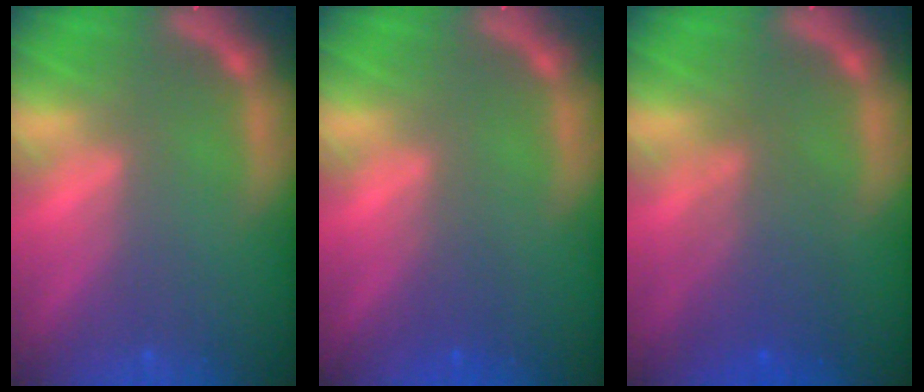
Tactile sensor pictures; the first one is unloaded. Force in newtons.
{"total": 1.4}
{"total": 4.6}